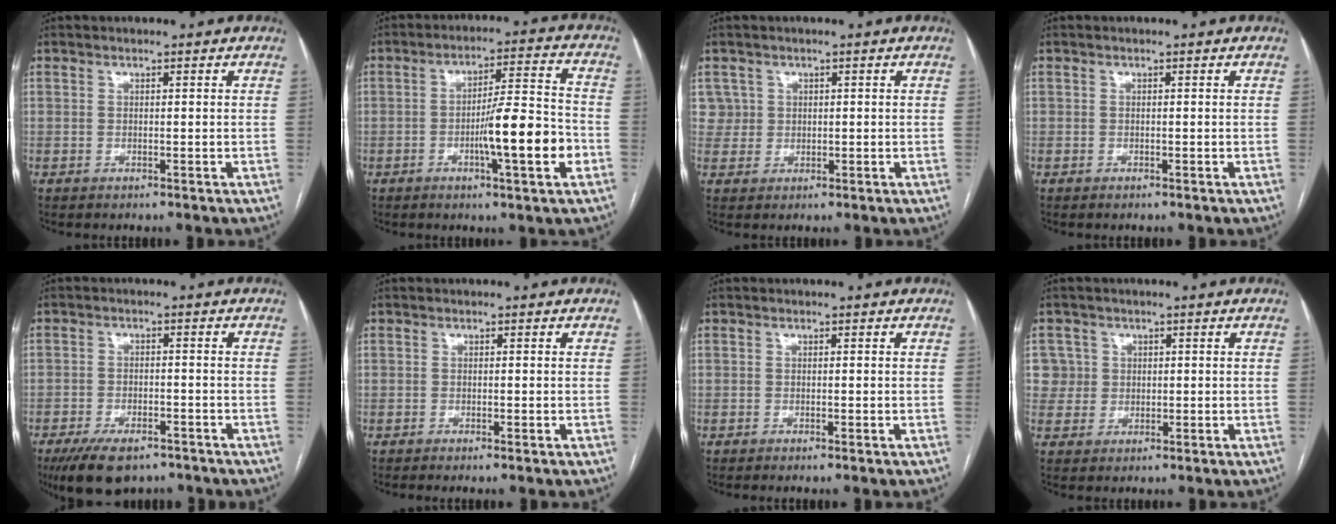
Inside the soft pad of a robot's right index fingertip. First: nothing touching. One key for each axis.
{"total": 11.5, "fx": -3.4, "fy": 0.8, "fz": 10.9, "tx": -0.172, "ty": 0.003, "tz": -0.054}
{"total": 3.0, "fx": 1.0, "fy": 2.8, "fz": -0.3, "tx": 0.023, "ty": 0.009, "tz": 0.014}
{"total": 0.0}
{"total": 9.0, "fx": -6.6, "fy": 3.8, "fz": 4.8, "tx": -0.081, "ty": -0.007, "tz": -0.108}
{"total": 1.0, "fx": -0.5, "fy": 0.0, "fz": 0.9, "tx": -0.018, "ty": -0.001, "tz": -0.009}
{"total": 0.7, "fx": -0.4, "fy": 0.0, "fz": 0.6, "tx": -0.012, "ty": -0.001, "tz": -0.005}
{"total": 4.2, "fx": 0.9, "fy": 4.1, "fz": -0.4, "tx": 0.026, "ty": 0.012, "tz": 0.016}